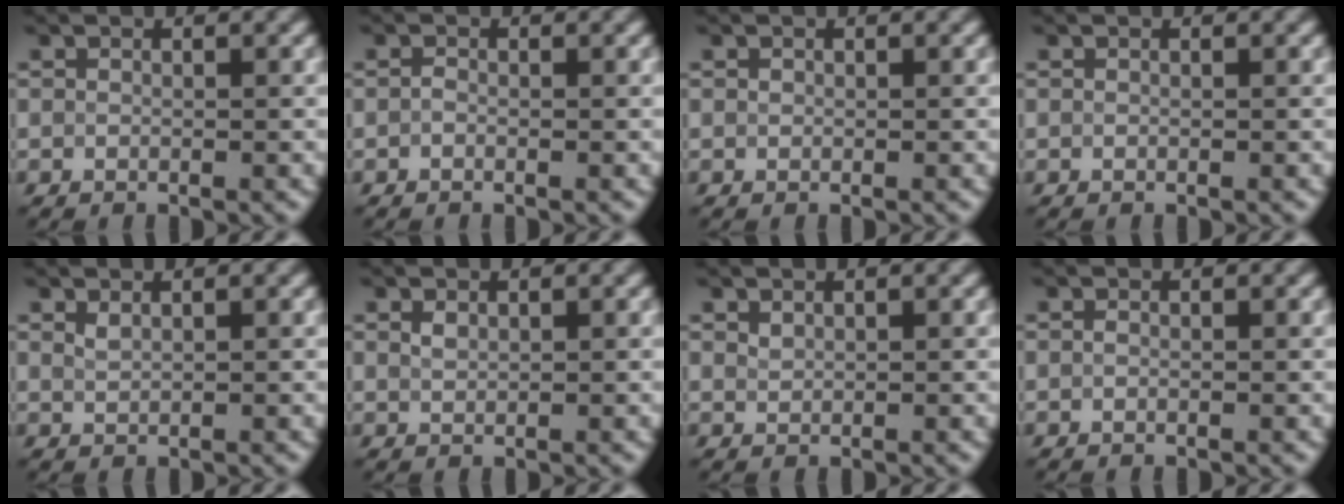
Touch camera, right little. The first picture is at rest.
{"total": 0.5, "force": [-0.2, 0.3, 0.4], "torque": [-0.008, 0.000, -0.007]}
{"total": 0.0}
{"total": 0.0}
{"total": 0.8, "force": [0.6, 0.2, 0.4], "torque": [-0.012, 0.000, 0.017]}
{"total": 0.9, "force": [0.5, 0.5, 0.5], "torque": [-0.016, -0.001, 0.013]}
{"total": 0.6, "force": [0.5, 0.2, 0.2], "torque": [-0.009, -0.001, 0.015]}
{"total": 0.0}